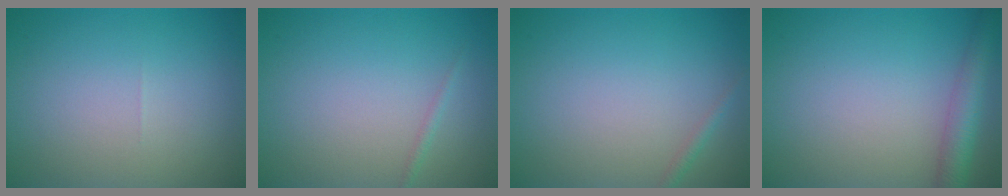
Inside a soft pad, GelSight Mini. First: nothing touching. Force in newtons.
{"total": 0.6, "press": 0.6, "slide": 0.1}
{"total": 0.8, "press": 0.7, "slide": 0.1}
{"total": 3.5, "press": 3.5, "slide": 0.2}